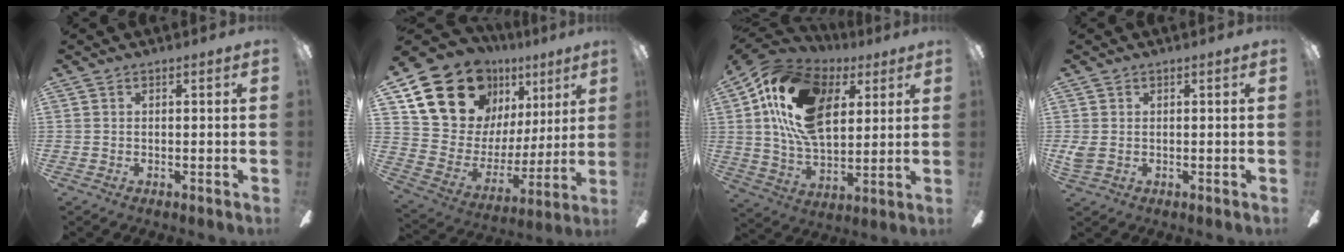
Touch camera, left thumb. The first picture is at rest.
{"total": 21.2, "force": [14.2, 13.1, 8.9], "torque": [-0.170, -0.076, 0.275]}
{"total": 22.2, "force": [7.9, 13.6, 15.6], "torque": [-0.318, -0.010, 0.132]}
{"total": 2.2, "force": [0.2, 1.8, 1.4], "torque": [-0.025, 0.004, 0.004]}